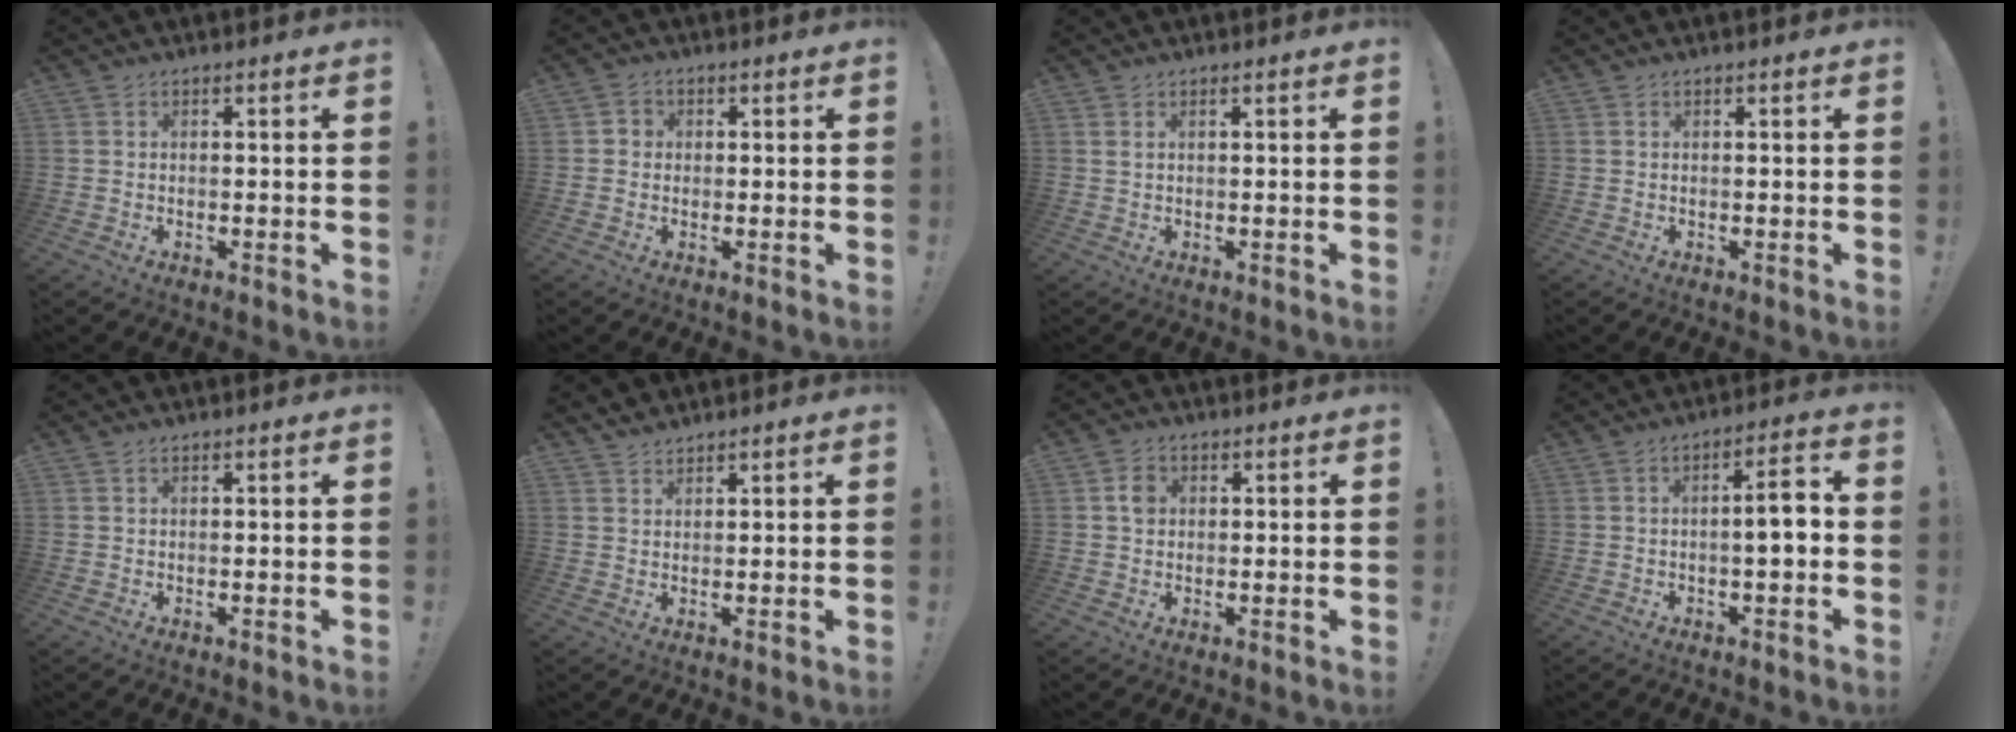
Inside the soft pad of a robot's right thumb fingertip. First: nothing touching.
{"total": 2.2, "force": [-0.5, 2.0, 0.6], "torque": [-0.012, 0.007, -0.009]}
{"total": 1.3, "force": [0.8, 0.4, 1.0], "torque": [-0.028, 0.004, 0.016]}
{"total": 0.0}
{"total": 0.0}
{"total": 2.5, "force": [2.3, 0.9, 0.4], "torque": [-0.003, -0.016, 0.042]}
{"total": 2.6, "force": [0.2, 2.3, 1.3], "torque": [-0.010, 0.000, -0.001]}
{"total": 6.2, "force": [-1.3, 1.1, 6.0], "torque": [-0.095, 0.010, -0.027]}